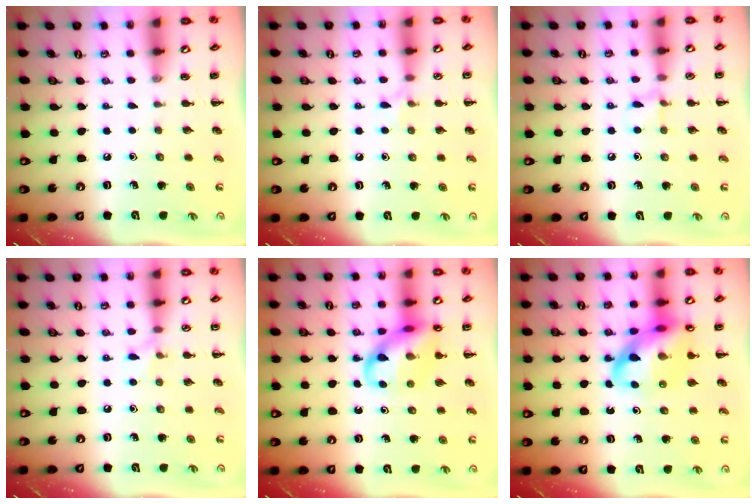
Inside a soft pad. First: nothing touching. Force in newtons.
{"total": 5.1, "press": 4.8, "slide": 1.8}
{"total": 6.2, "press": 5.9, "slide": 1.8}
{"total": 5.3, "press": 4.9, "slide": 1.9}
{"total": 13.8, "press": 13.6, "slide": 2.1}
{"total": 16.4, "press": 16.1, "slide": 3.1}